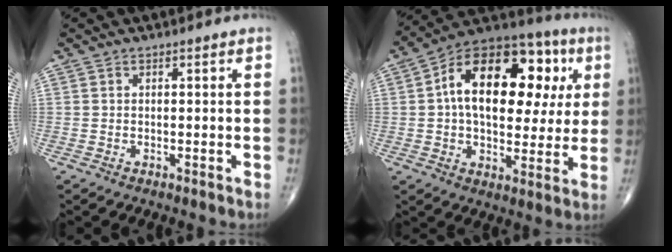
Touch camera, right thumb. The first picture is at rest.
{"total": 23.6, "force": [4.8, 13.5, 18.8], "torque": [-0.252, 0.023, 0.063]}